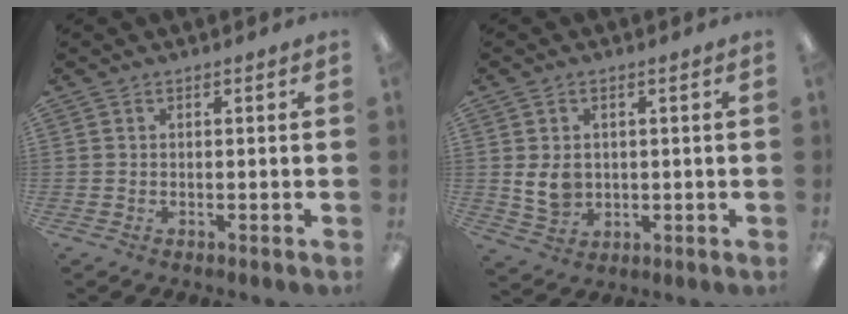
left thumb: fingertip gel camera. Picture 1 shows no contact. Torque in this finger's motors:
{"motor_torque": [-0.12, 0.49, 0.41, -0.09, 0.03]}